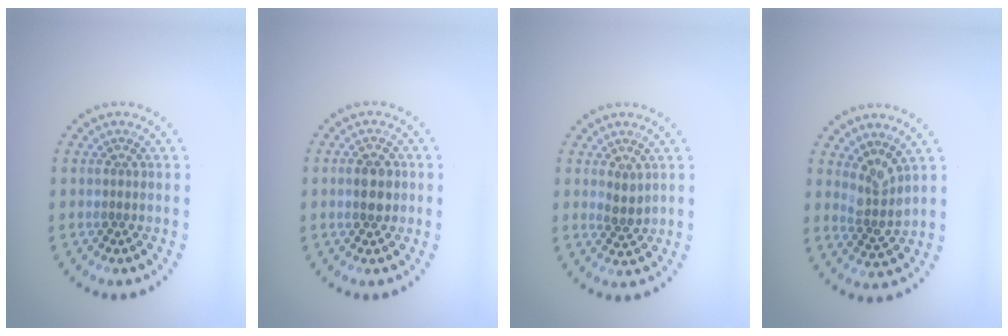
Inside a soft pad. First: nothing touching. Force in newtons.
{"total": 2.8, "press": 2.8, "slide": 0.1}
{"total": 1.5, "press": 1.3, "slide": 0.8}
{"total": 2.6, "press": 1.9, "slide": 1.9}